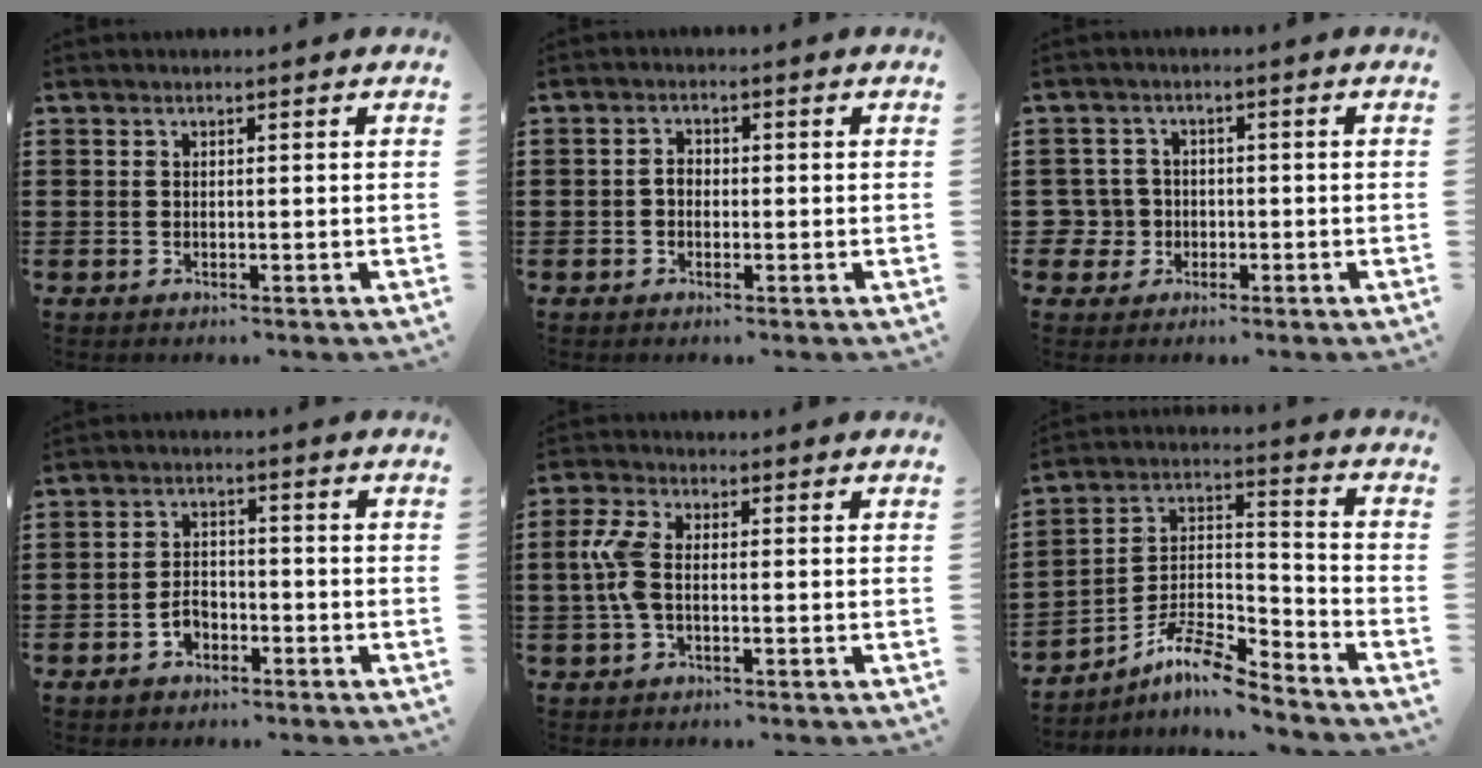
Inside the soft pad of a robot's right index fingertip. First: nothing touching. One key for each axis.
{"total": 1.7, "fx": -0.4, "fy": 1.2, "fz": 1.2, "tx": -0.024, "ty": 0.004, "tz": -0.009}
{"total": 3.9, "fx": -1.2, "fy": 3.7, "fz": 0.5, "tx": -0.040, "ty": -0.001, "tz": -0.029}
{"total": 3.3, "fx": -1.9, "fy": 2.2, "fz": 1.7, "tx": -0.041, "ty": 0.003, "tz": -0.040}
{"total": 5.8, "fx": -0.3, "fy": 2.8, "fz": 5.0, "tx": -0.128, "ty": -0.004, "tz": -0.013}
{"total": 8.5, "fx": -7.0, "fy": 1.9, "fz": 4.4, "tx": -0.100, "ty": 0.003, "tz": -0.140}